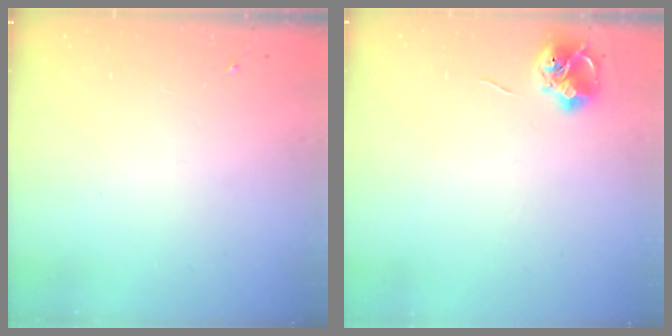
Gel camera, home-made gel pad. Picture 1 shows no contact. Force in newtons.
{"total": 7.3, "press": 7.3, "slide": 0.6}